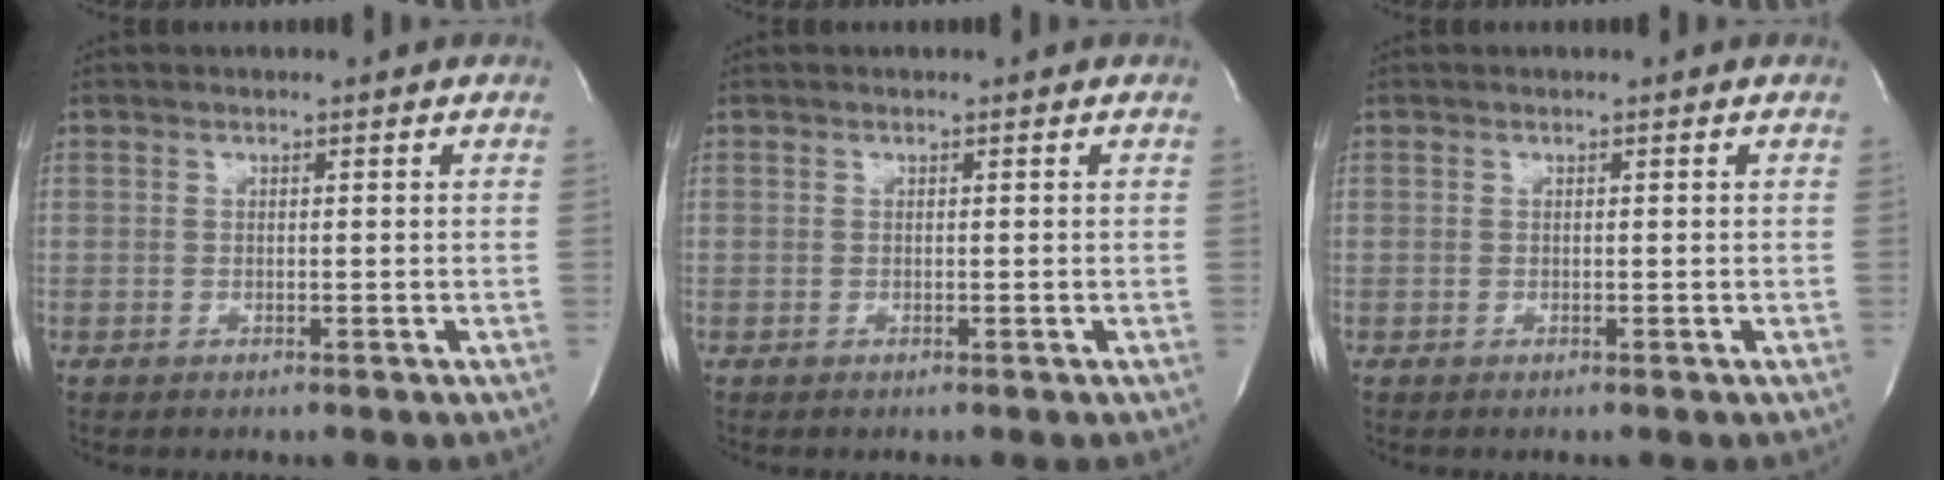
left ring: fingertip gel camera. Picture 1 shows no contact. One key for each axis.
{"total": 0.0}
{"total": 0.0}